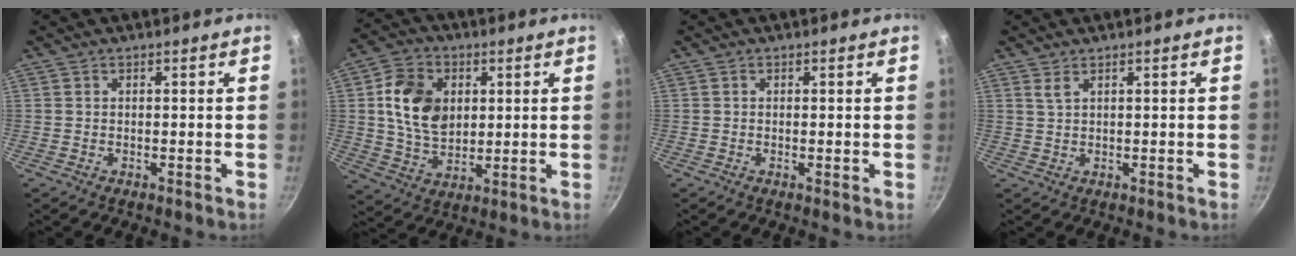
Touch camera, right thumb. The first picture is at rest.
{"total": 12.8, "force": [2.5, 9.2, 8.4], "torque": [-0.132, -0.003, 0.047]}
{"total": 0.6, "force": [0.0, 0.1, 0.6], "torque": [-0.011, -0.001, -0.002]}
{"total": 1.4, "force": [0.9, 0.4, 1.0], "torque": [-0.020, -0.005, 0.021]}